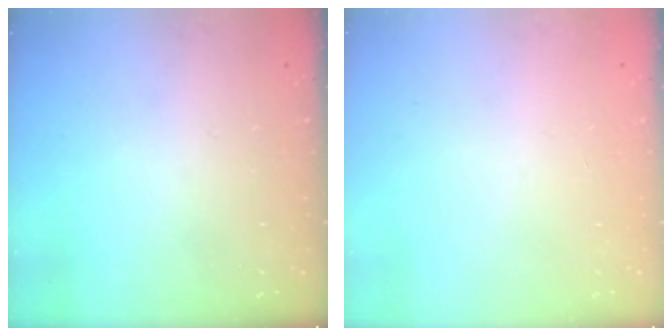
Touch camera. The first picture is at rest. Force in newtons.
{"total": 0.0}